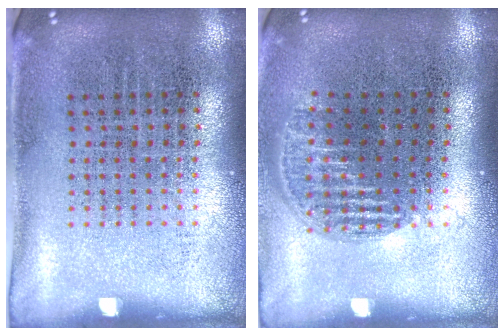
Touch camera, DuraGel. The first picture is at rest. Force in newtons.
{"total": 1.2, "press": 1.1, "slide": 0.5}